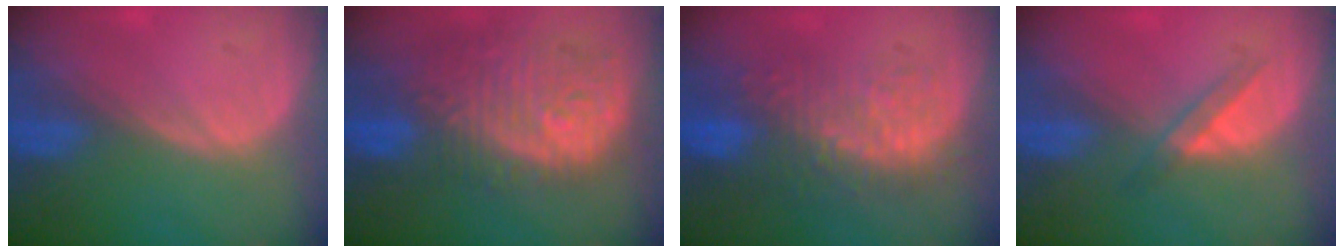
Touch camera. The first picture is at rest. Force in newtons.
{"total": 12.2, "press": 10.9, "slide": 5.6}
{"total": 11.0, "press": 9.6, "slide": 5.5}
{"total": 2.6, "press": 2.4, "slide": 1.0}